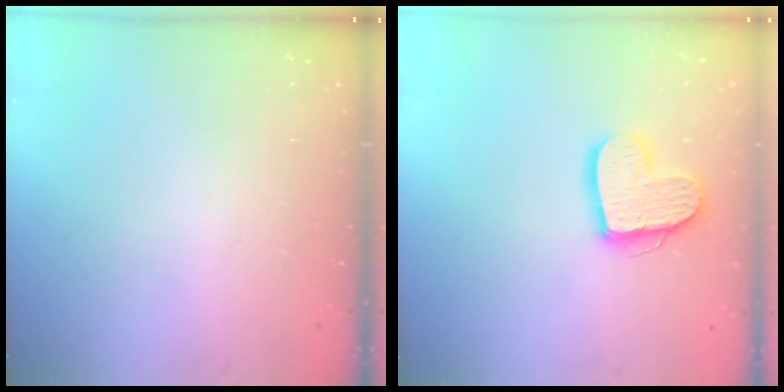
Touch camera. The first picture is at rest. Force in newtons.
{"total": 14.0, "press": 13.9, "slide": 1.2}